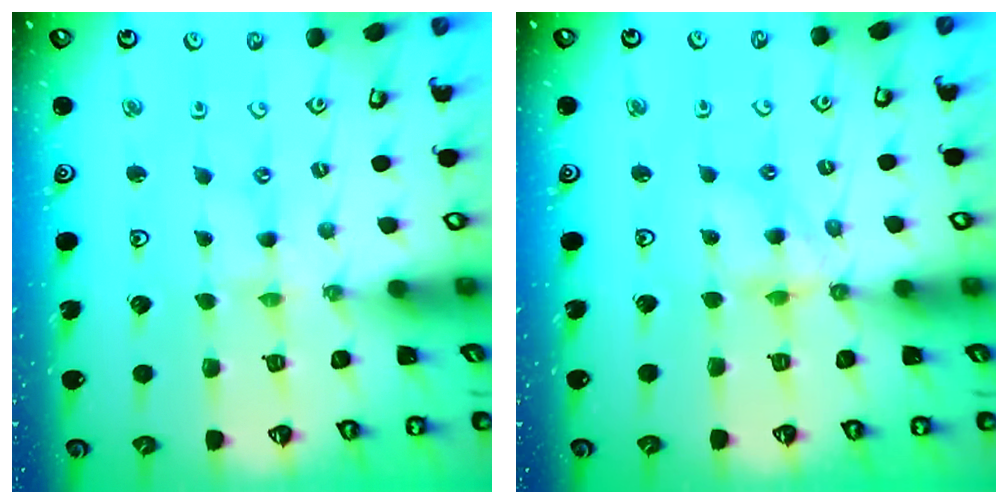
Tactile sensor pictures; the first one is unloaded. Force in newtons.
{"total": 7.9, "press": 7.9, "slide": 0.6}